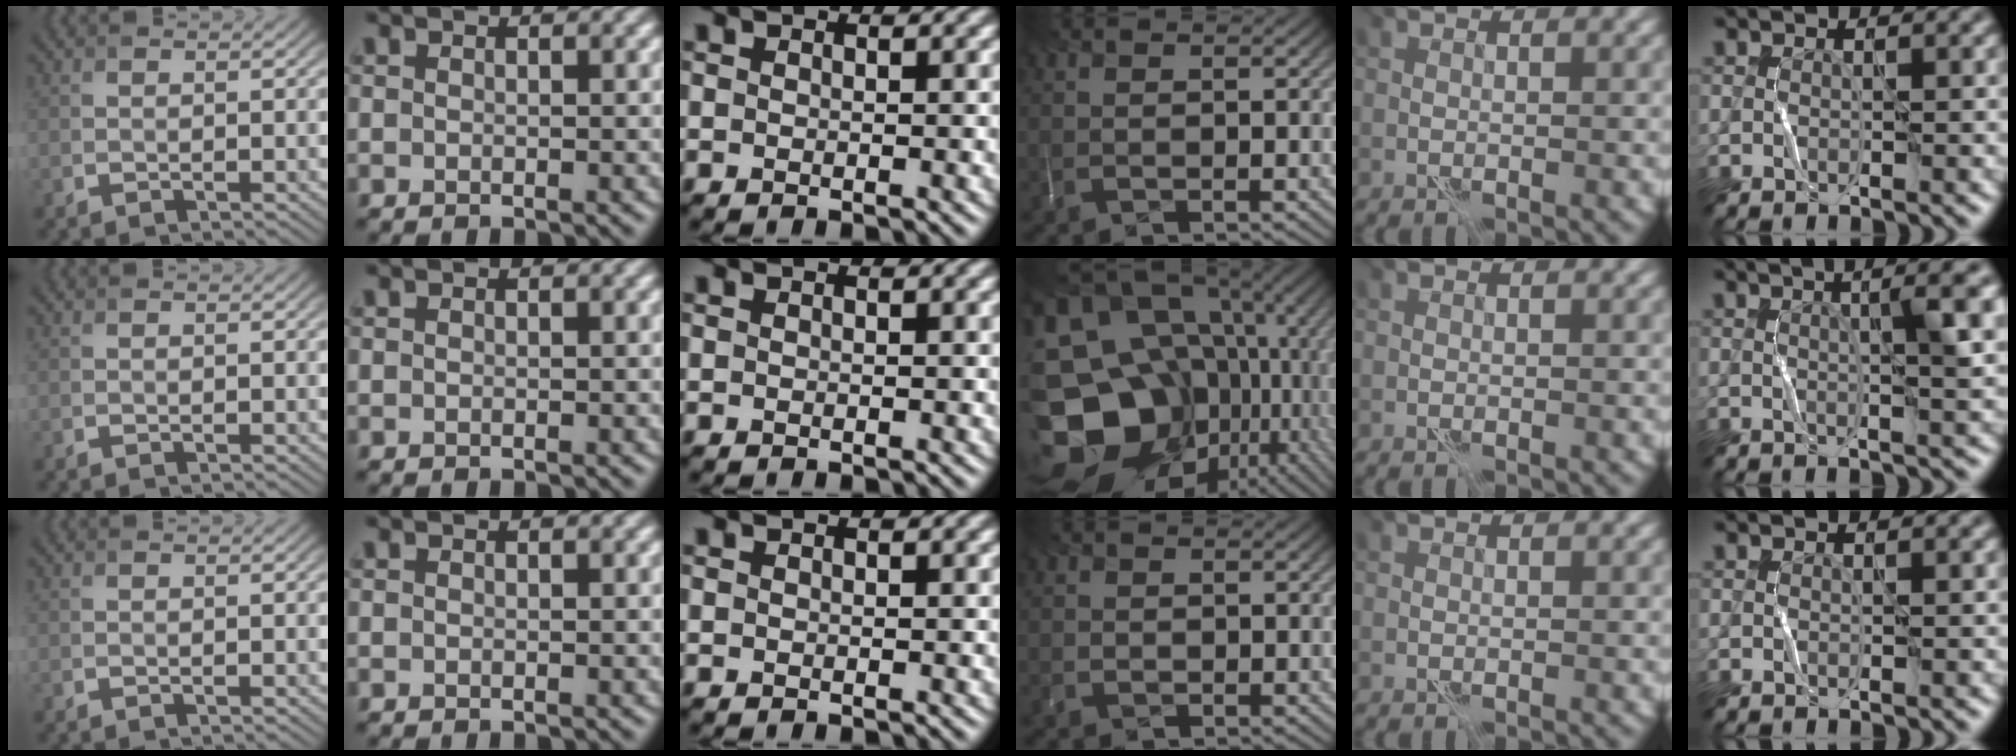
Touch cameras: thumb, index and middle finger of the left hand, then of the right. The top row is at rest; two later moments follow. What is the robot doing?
{"motion": "fold", "object": "bubble wrap"}